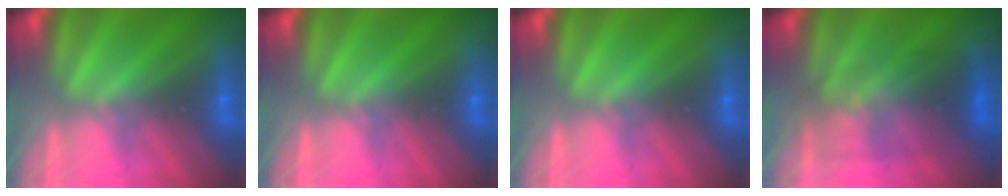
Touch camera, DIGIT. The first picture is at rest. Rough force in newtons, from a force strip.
{"total": 0.0}
{"total": 0.0}
{"total": 2.9}